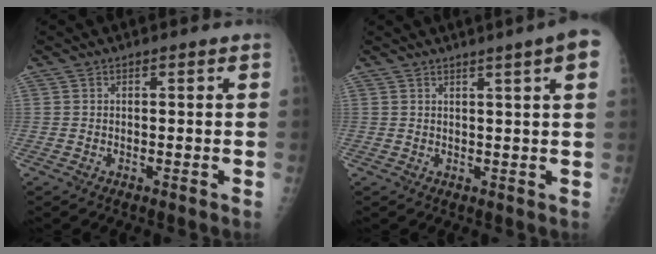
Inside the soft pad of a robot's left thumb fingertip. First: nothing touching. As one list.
[{"total": 6.8, "force": [3.7, -0.2, 5.7], "torque": [-0.069, -0.002, 0.040]}]